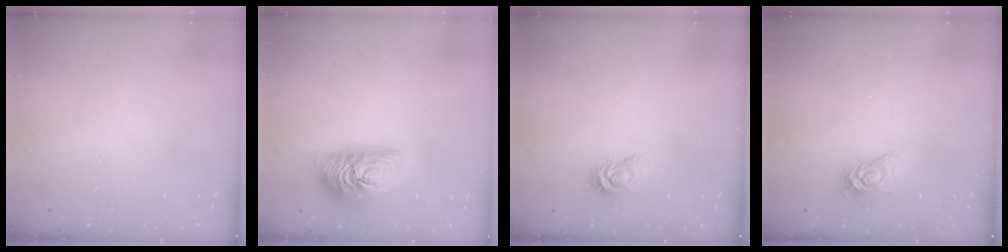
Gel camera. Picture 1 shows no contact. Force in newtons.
{"total": 14.0, "press": 14.0, "slide": 0.9}
{"total": 5.1, "press": 5.0, "slide": 0.6}
{"total": 7.9, "press": 7.9, "slide": 0.3}